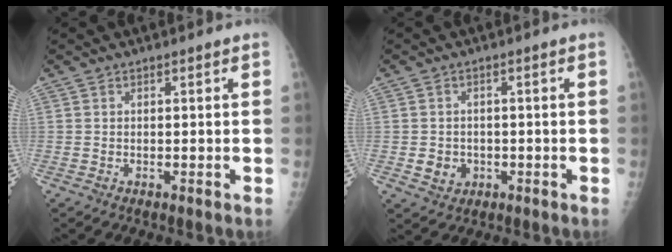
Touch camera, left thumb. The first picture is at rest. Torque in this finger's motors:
{"motor_torque": [-0.02, 0.02, 0.04, 0.04, -0.01]}